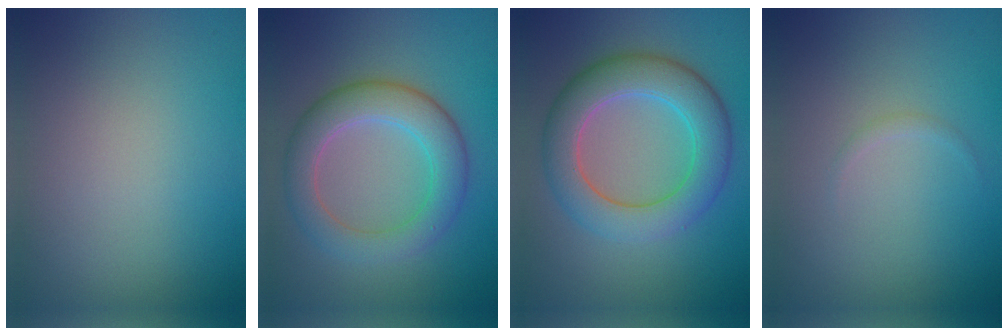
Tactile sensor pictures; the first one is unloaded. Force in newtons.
{"total": 5.6, "press": 5.6, "slide": 0.3}
{"total": 6.9, "press": 6.9, "slide": 0.0}
{"total": 0.5, "press": 0.5, "slide": 0.0}